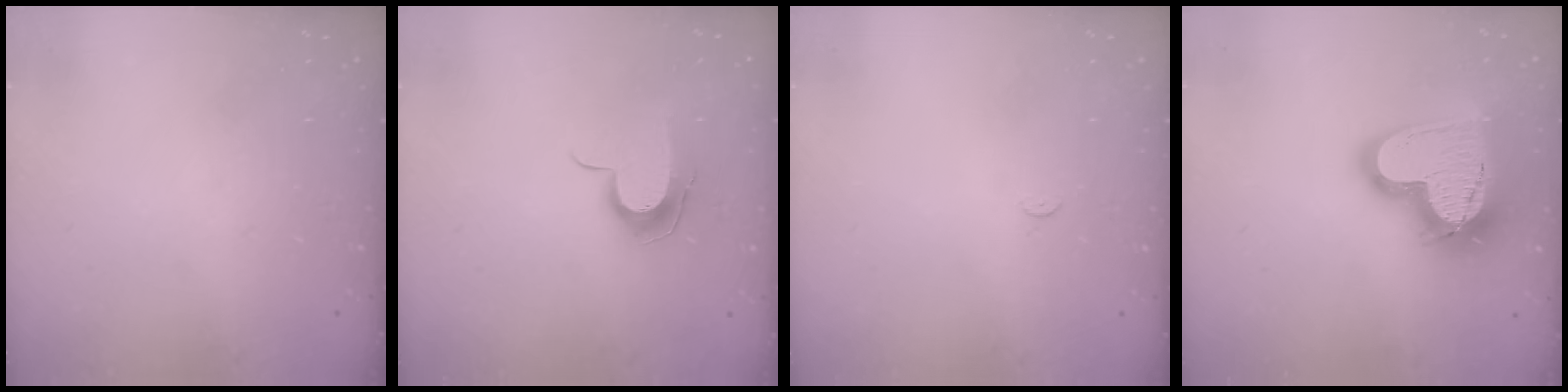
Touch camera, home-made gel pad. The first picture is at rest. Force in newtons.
{"total": 8.9, "press": 8.9, "slide": 0.9}
{"total": 2.3, "press": 2.3, "slide": 0.3}
{"total": 23.1, "press": 23.0, "slide": 1.8}